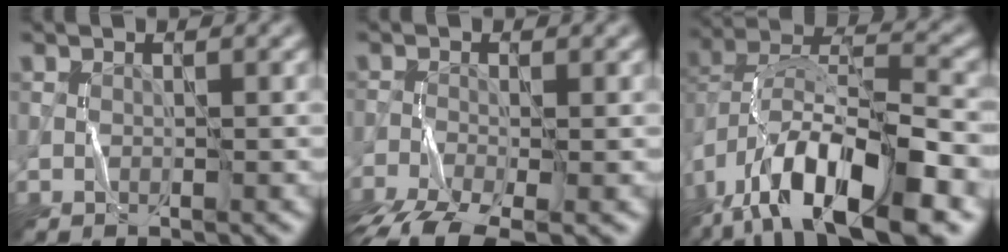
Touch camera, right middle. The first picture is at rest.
{"total": 5.9, "force": [-4.3, 1.8, 3.7], "torque": [-0.077, -0.021, -0.092]}
{"total": 14.6, "force": [-8.5, 5.7, 10.4], "torque": [-0.191, 0.008, -0.156]}